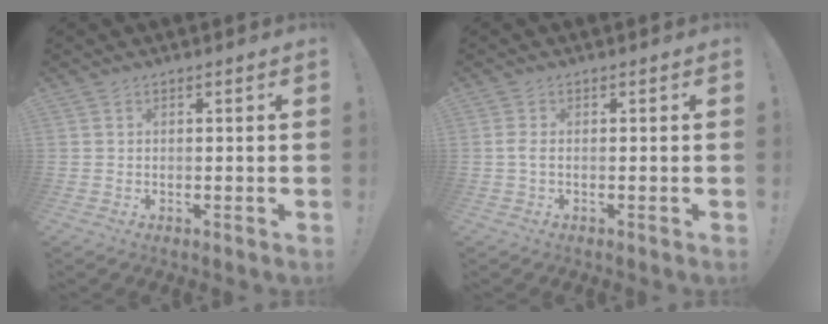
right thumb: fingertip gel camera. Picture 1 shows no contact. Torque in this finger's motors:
{"motor_torque": [-0.29, 0.14, -0.04, 0.05, -0.03]}